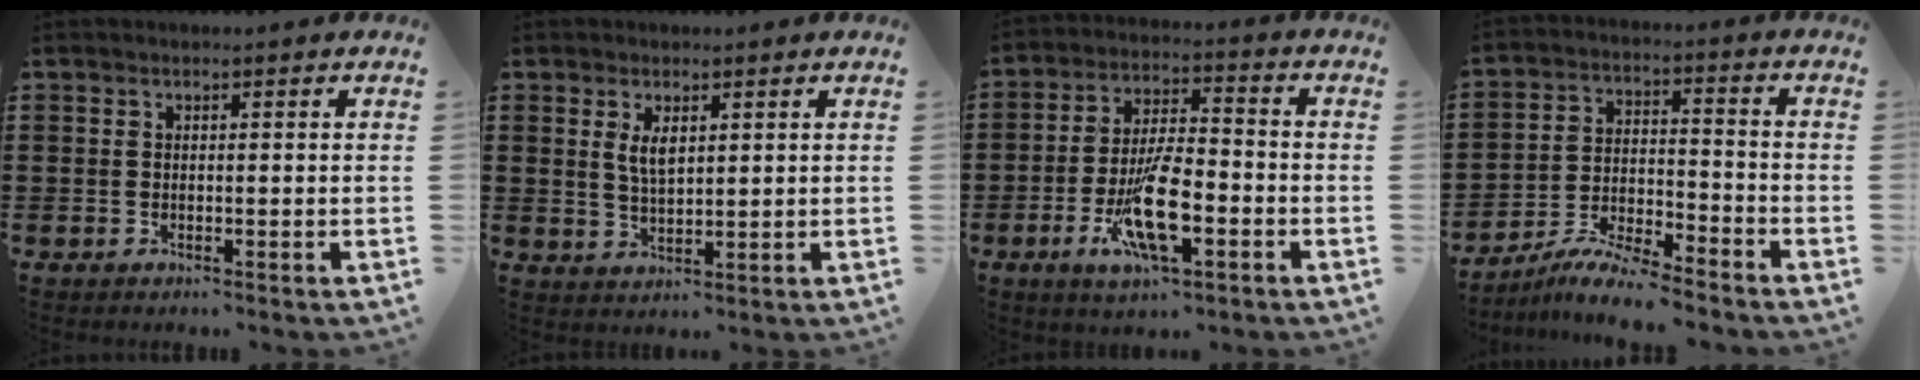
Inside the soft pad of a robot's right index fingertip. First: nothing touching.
{"total": 3.1, "force": [1.4, 1.0, 2.6], "torque": [-0.053, 0.004, 0.024]}
{"total": 11.5, "force": [-4.1, 3.8, 10.1], "torque": [-0.208, -0.010, -0.073]}
{"total": 6.9, "force": [-6.5, 0.1, 2.2], "torque": [-0.042, 0.004, -0.126]}